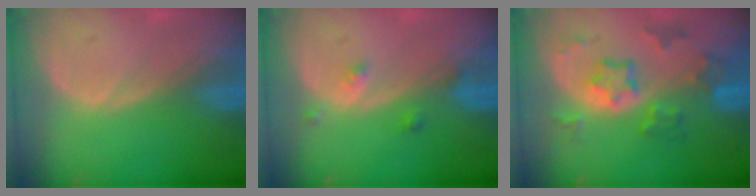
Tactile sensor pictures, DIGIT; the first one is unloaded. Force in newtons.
{"total": 1.8, "press": 1.8, "slide": 0.1}
{"total": 7.2, "press": 6.5, "slide": 3.2}